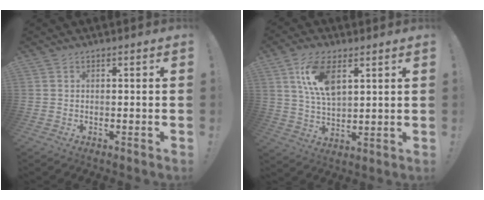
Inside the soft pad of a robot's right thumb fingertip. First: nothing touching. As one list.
[{"total": 12.0, "force": [5.5, 6.2, 8.7], "torque": [-0.180, -0.006, 0.101]}]